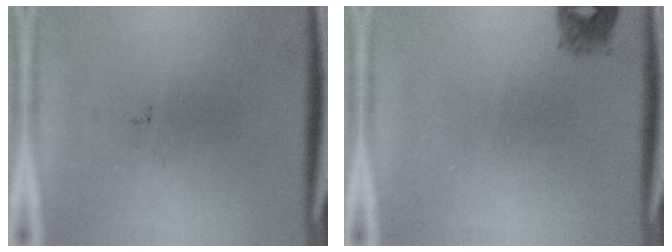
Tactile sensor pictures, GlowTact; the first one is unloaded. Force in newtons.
{"total": 1.5}